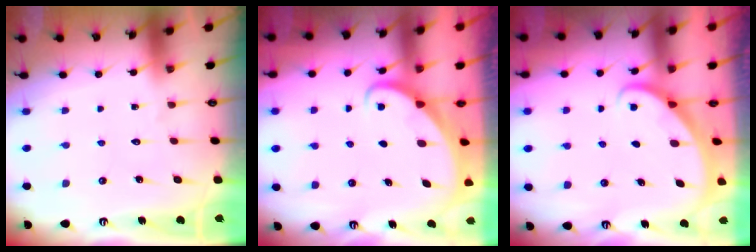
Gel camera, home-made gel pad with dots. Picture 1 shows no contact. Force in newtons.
{"total": 2.0, "press": 2.0, "slide": 0.2}
{"total": 2.1, "press": 2.1, "slide": 0.1}